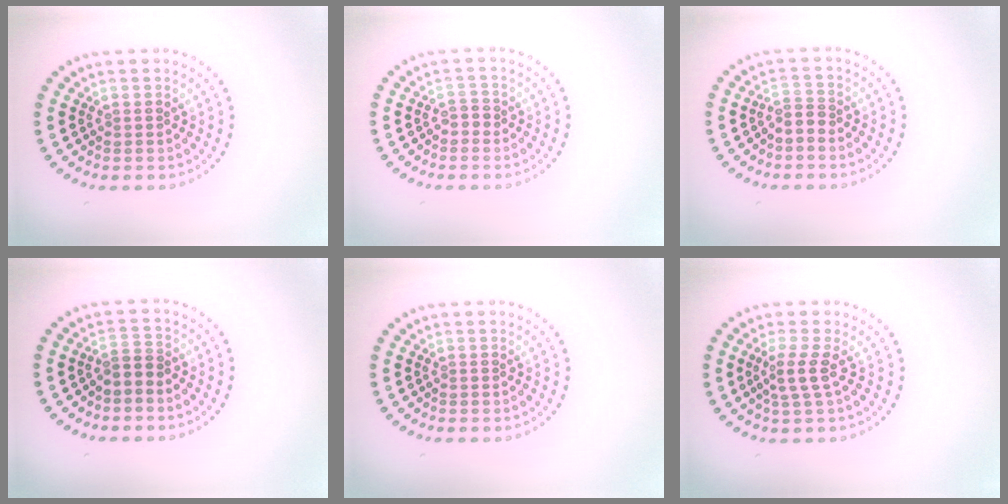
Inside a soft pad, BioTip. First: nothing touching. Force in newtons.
{"total": 0.9, "press": 0.8, "slide": 0.5}
{"total": 1.7, "press": 1.3, "slide": 1.2}
{"total": 1.6, "press": 1.4, "slide": 0.9}
{"total": 0.0}
{"total": 2.2, "press": 1.7, "slide": 1.4}